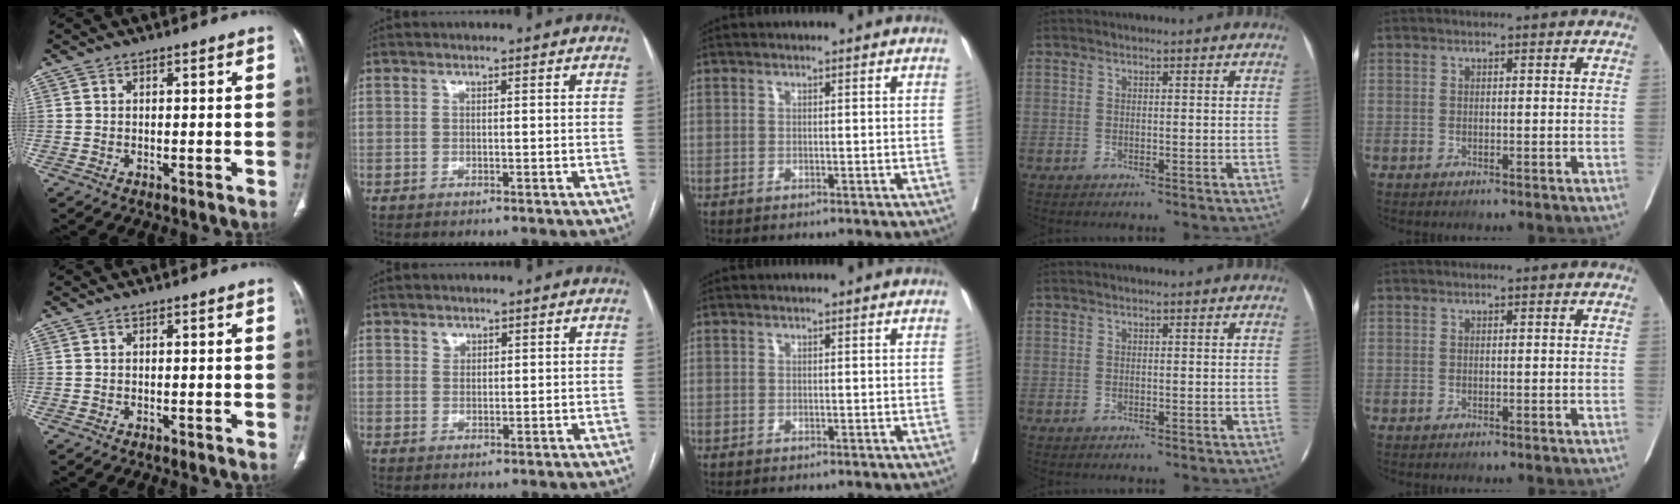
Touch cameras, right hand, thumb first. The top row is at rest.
{"index": {"total": 1.4, "force": [0.9, 1.0, 0.3], "torque": [0.000, -0.001, 0.014]}}